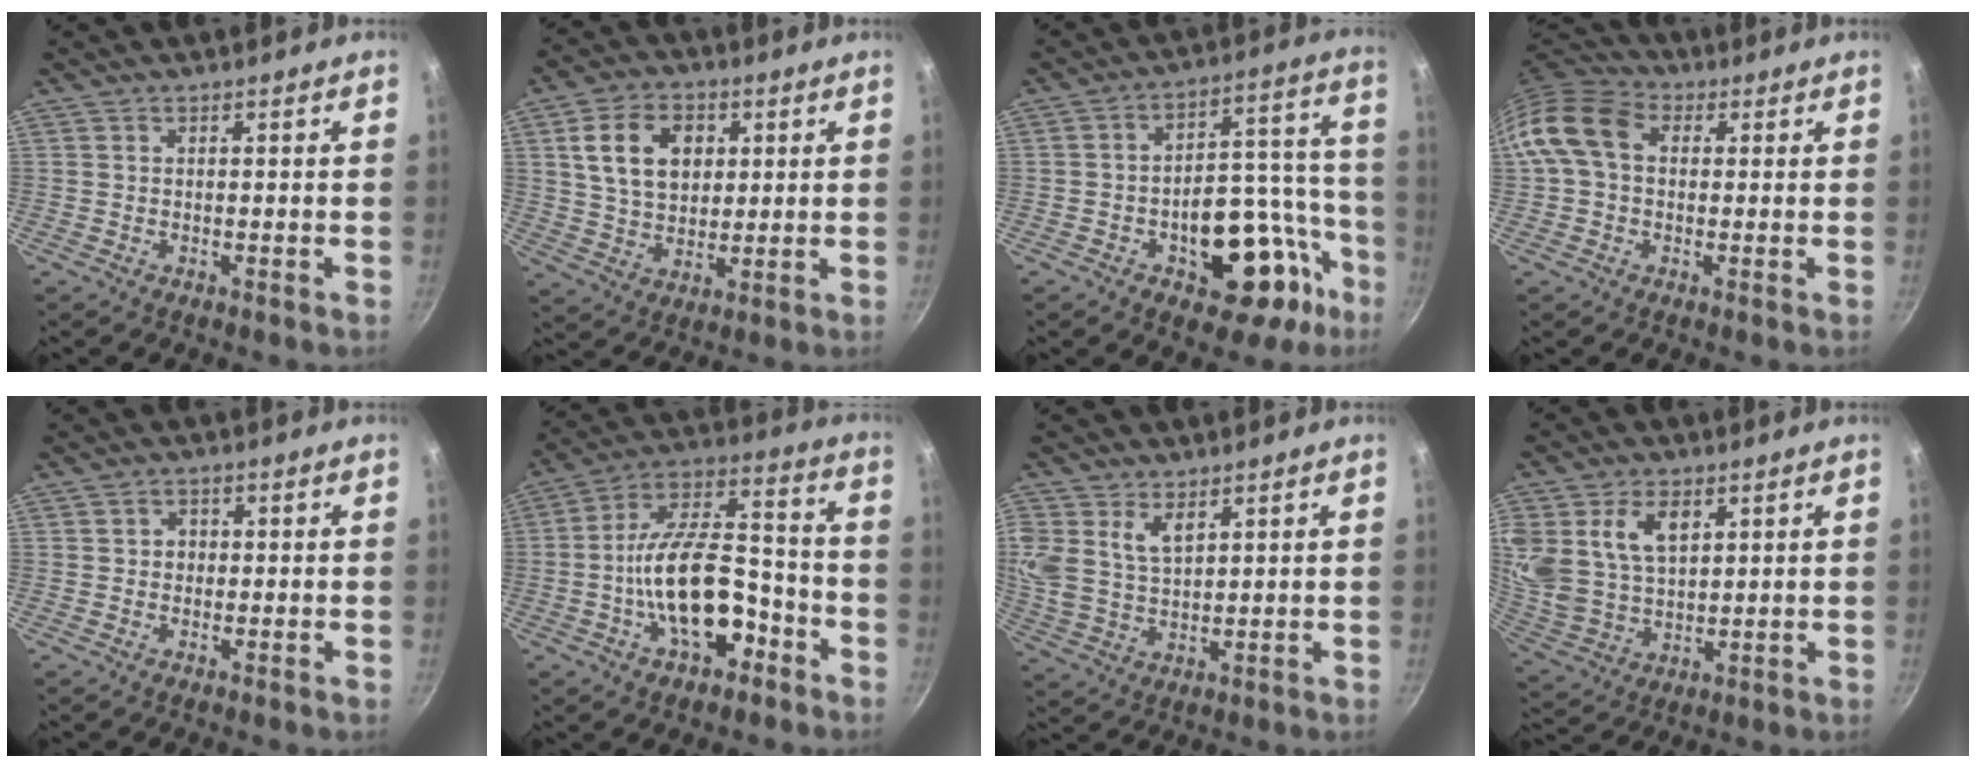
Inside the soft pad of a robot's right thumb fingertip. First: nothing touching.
{"total": 12.2, "force": [3.2, 8.7, 7.9], "torque": [-0.116, -0.003, 0.057]}
{"total": 21.7, "force": [-9.1, 12.9, 14.9], "torque": [-0.128, 0.074, -0.116]}
{"total": 11.1, "force": [1.6, 8.3, 7.3], "torque": [-0.119, 0.025, 0.008]}
{"total": 2.1, "force": [0.0, 2.0, 0.9], "torque": [-0.003, 0.003, -0.002]}
{"total": 18.7, "force": [-6.5, 9.8, 14.5], "torque": [-0.215, 0.064, -0.110]}
{"total": 9.5, "force": [4.4, 6.0, 6.0], "torque": [-0.126, -0.014, 0.092]}
{"total": 14.9, "force": [5.4, 10.2, 9.5], "torque": [-0.186, -0.018, 0.115]}